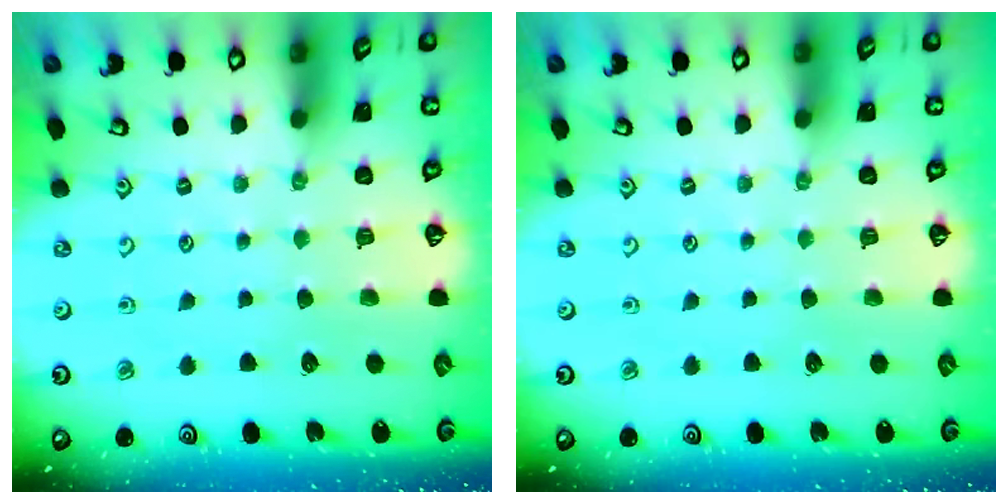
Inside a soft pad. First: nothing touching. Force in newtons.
{"total": 0.0}